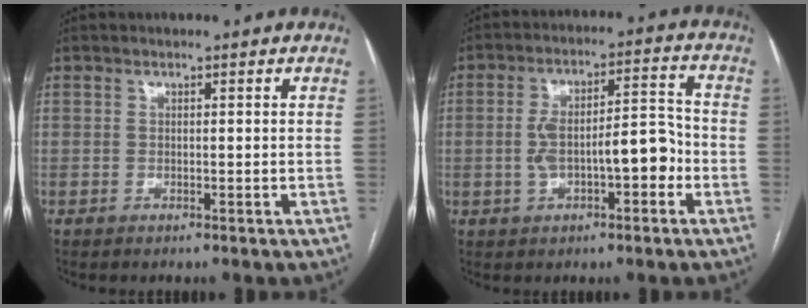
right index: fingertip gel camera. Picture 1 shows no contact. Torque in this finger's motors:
{"motor_torque": [0.34, -0.18, 0.20, 0.09]}